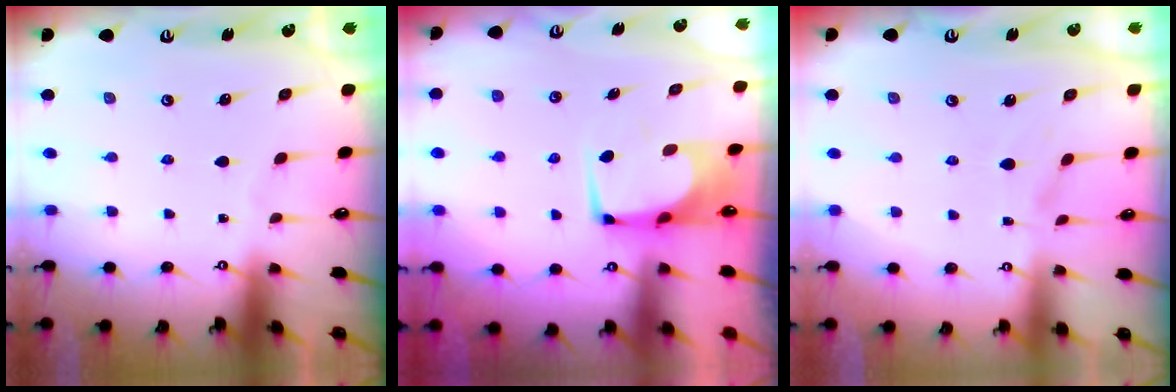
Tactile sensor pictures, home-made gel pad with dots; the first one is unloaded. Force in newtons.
{"total": 1.2, "press": 1.2, "slide": 0.2}
{"total": 3.6, "press": 3.5, "slide": 0.9}